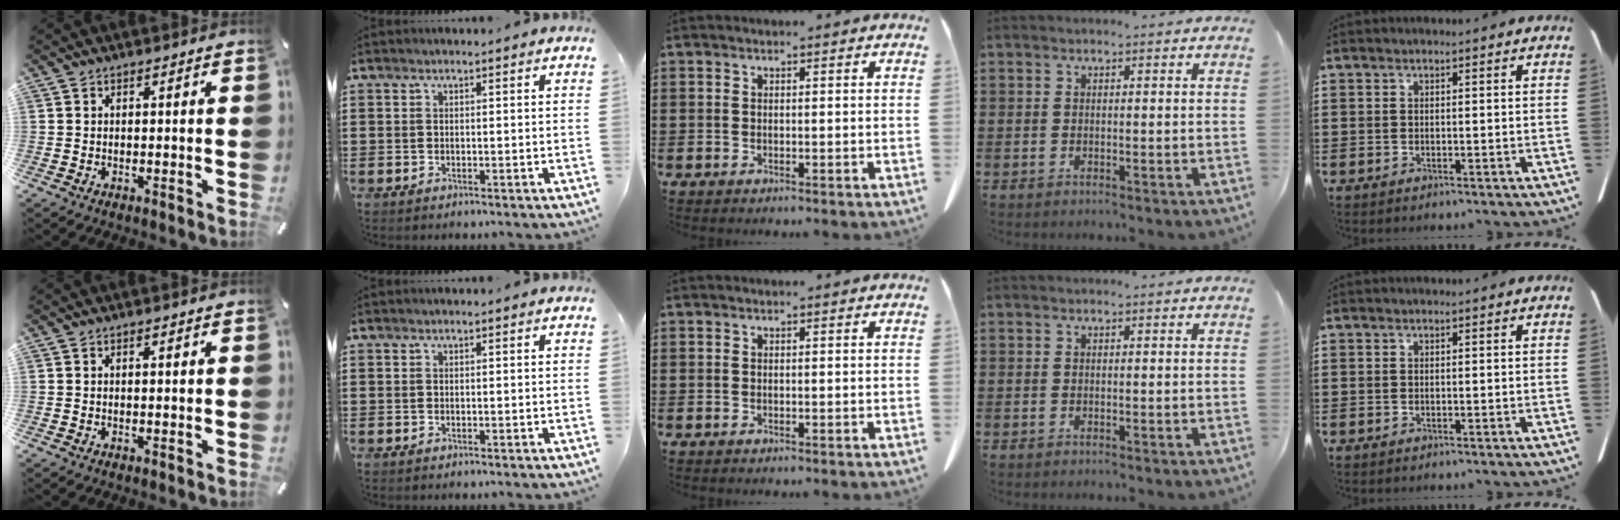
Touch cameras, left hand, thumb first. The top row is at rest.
{"thumb": {"total": 0.5, "force": [0.2, 0.1, 0.5], "torque": [-0.009, 0.000, 0.004]}}